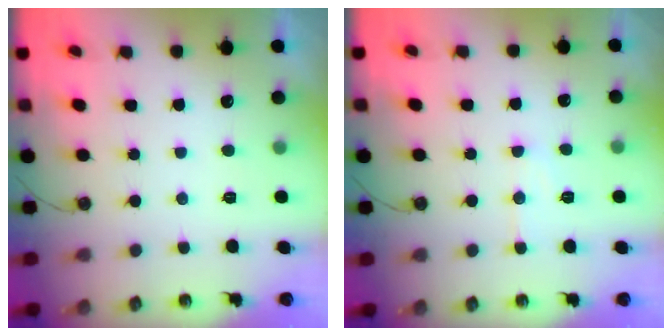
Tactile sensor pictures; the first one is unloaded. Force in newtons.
{"total": 6.8, "press": 6.8, "slide": 0.5}